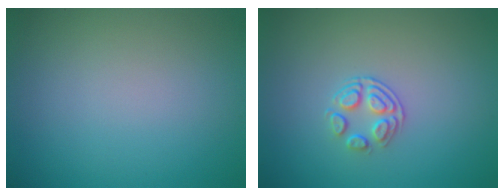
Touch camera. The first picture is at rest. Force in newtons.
{"total": 2.1, "press": 1.4, "slide": 1.5}